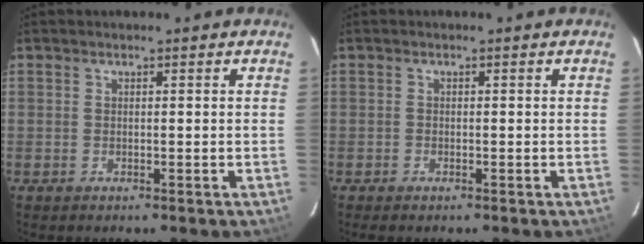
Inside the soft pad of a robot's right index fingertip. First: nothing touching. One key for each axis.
{"total": 0.6, "fx": -0.5, "fy": 0.2, "fz": 0.2, "tx": -0.006, "ty": -0.002, "tz": -0.012}